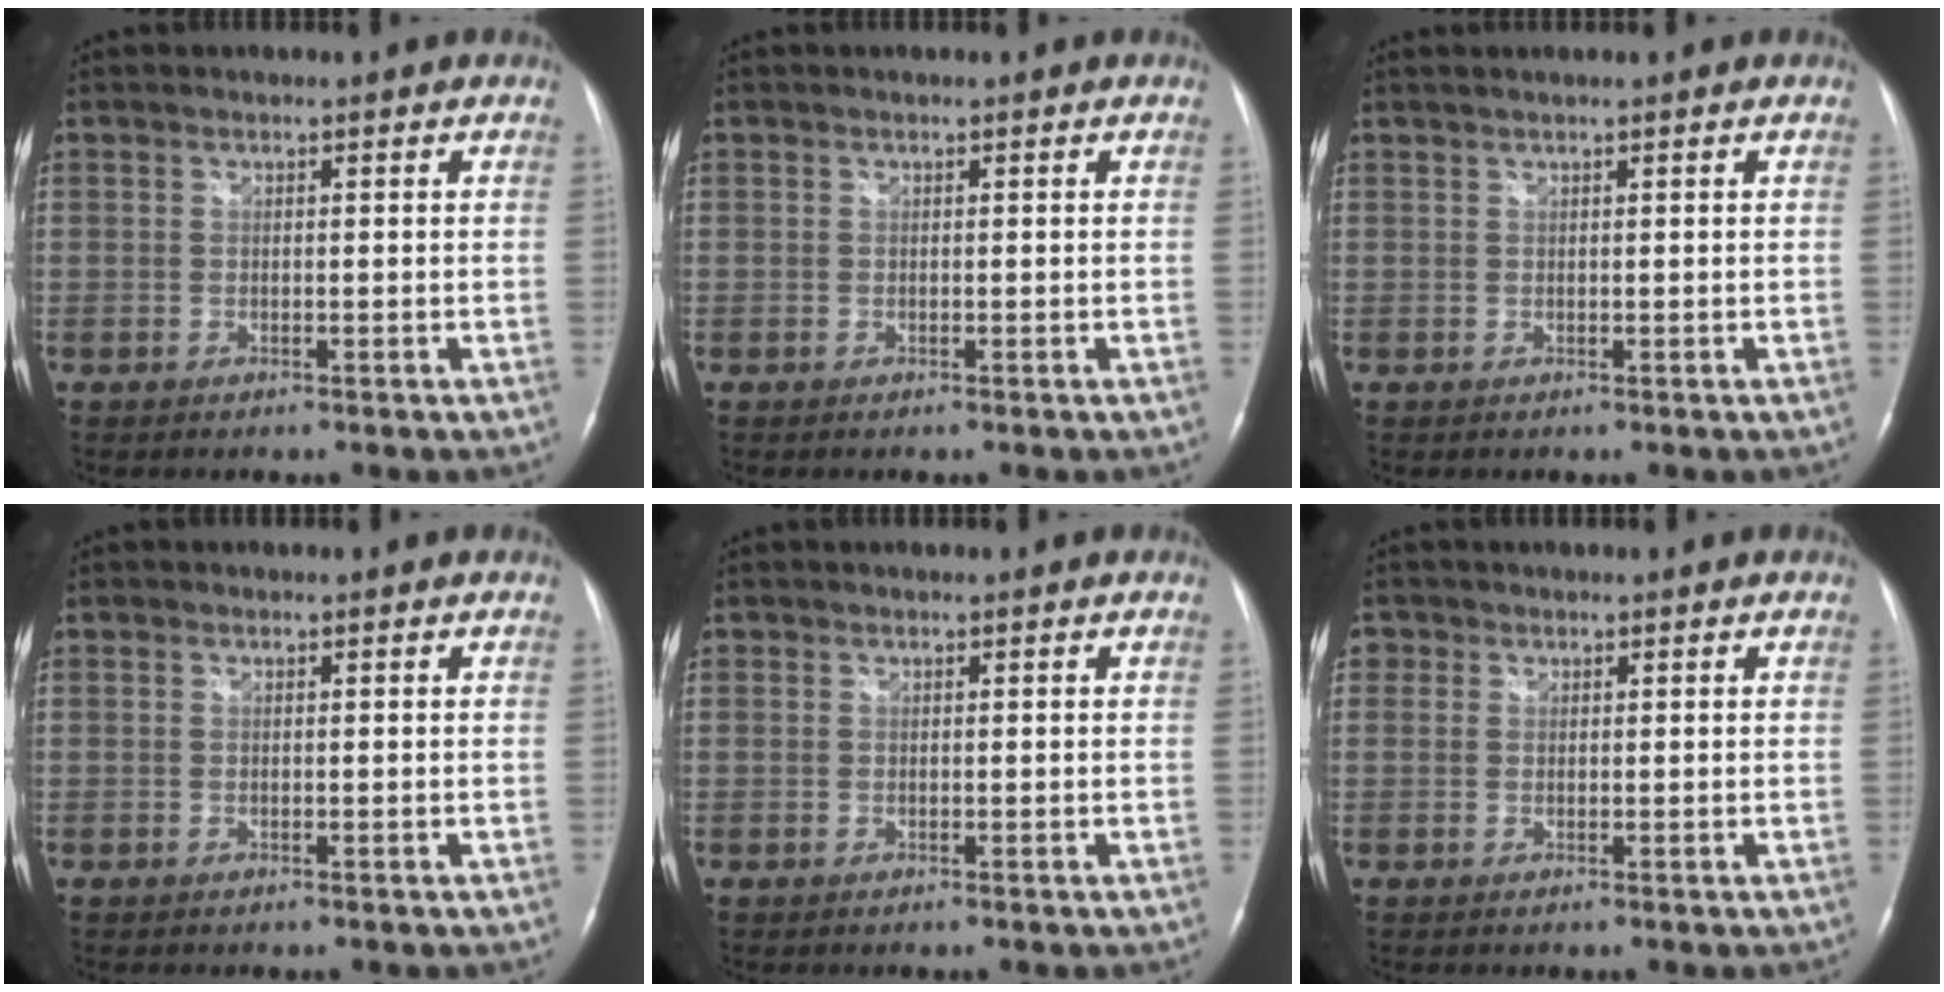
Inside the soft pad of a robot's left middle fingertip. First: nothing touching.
{"total": 0.0}
{"total": 1.4, "force": [1.1, -0.2, 0.8], "torque": [-0.018, 0.016, 0.023]}
{"total": 0.0}
{"total": 0.0}
{"total": 1.6, "force": [0.5, 1.4, 0.3], "torque": [0.006, 0.006, 0.005]}